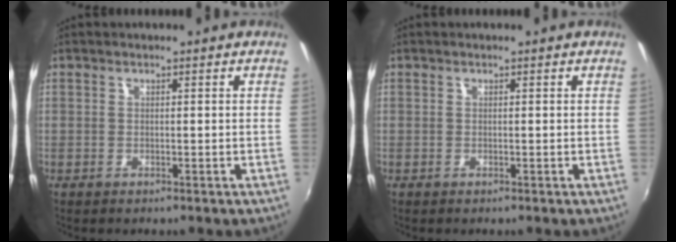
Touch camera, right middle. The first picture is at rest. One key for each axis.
{"total": 0.0}